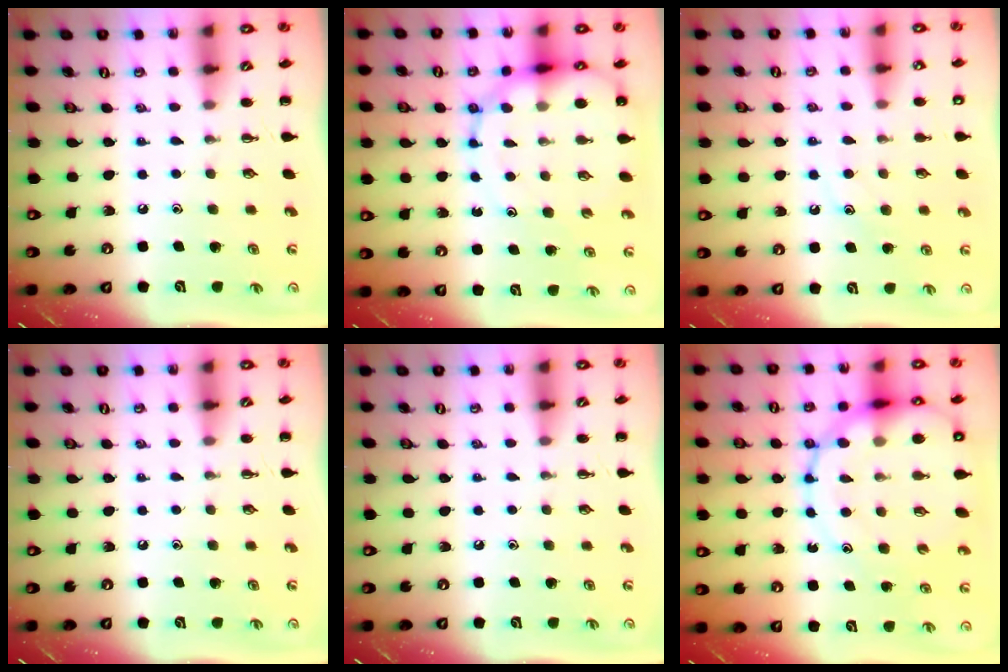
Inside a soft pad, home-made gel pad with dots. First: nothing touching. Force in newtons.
{"total": 13.6, "press": 13.2, "slide": 3.1}
{"total": 10.3, "press": 10.2, "slide": 1.4}
{"total": 0.0}
{"total": 0.0}
{"total": 20.6, "press": 20.3, "slide": 3.6}